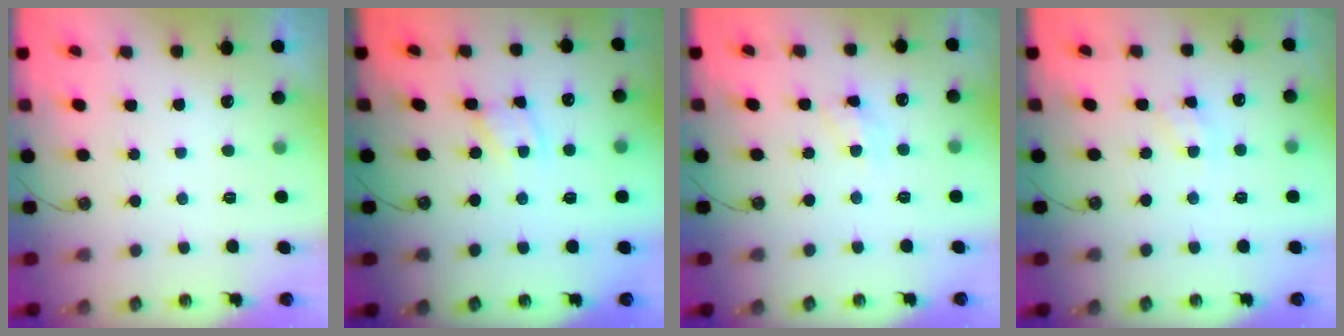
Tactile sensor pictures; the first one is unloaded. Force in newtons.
{"total": 1.9, "press": 1.9, "slide": 0.1}
{"total": 6.7, "press": 6.7, "slide": 0.6}
{"total": 3.9, "press": 3.9, "slide": 0.7}